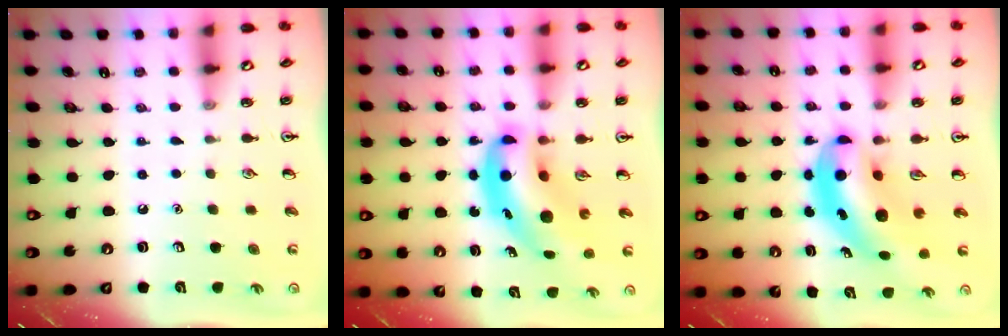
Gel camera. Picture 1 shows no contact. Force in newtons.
{"total": 10.1, "press": 9.7, "slide": 2.7}
{"total": 8.7, "press": 8.4, "slide": 2.5}